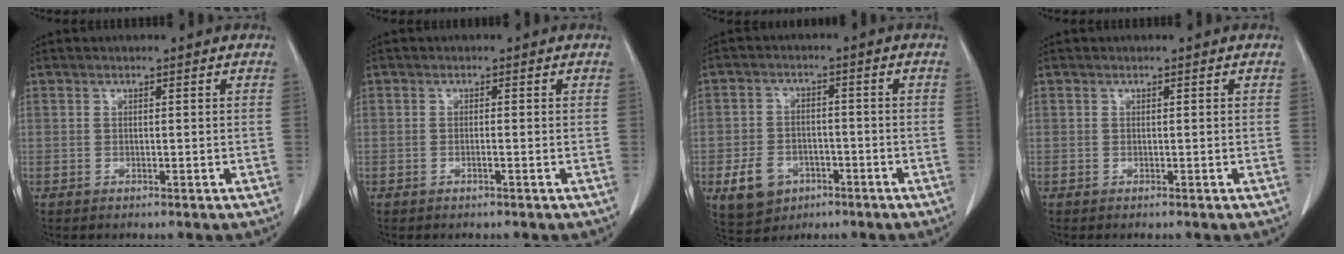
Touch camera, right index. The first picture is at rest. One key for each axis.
{"total": 0.6, "fx": -0.2, "fy": -0.1, "fz": 0.5, "tx": -0.009, "ty": 0.003, "tz": -0.003}
{"total": 6.8, "fx": -3.3, "fy": 5.2, "fz": 2.9, "tx": -0.060, "ty": 0.007, "tz": -0.045}
{"total": 0.0}